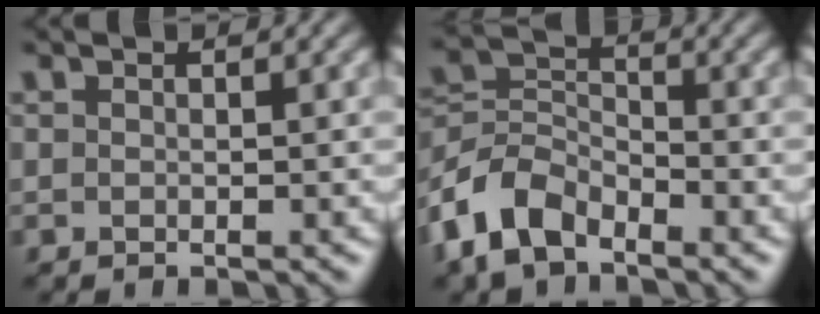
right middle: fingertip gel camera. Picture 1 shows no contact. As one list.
[{"total": 6.0, "force": [-4.0, 3.3, 2.9], "torque": [-0.063, 0.004, -0.092]}]